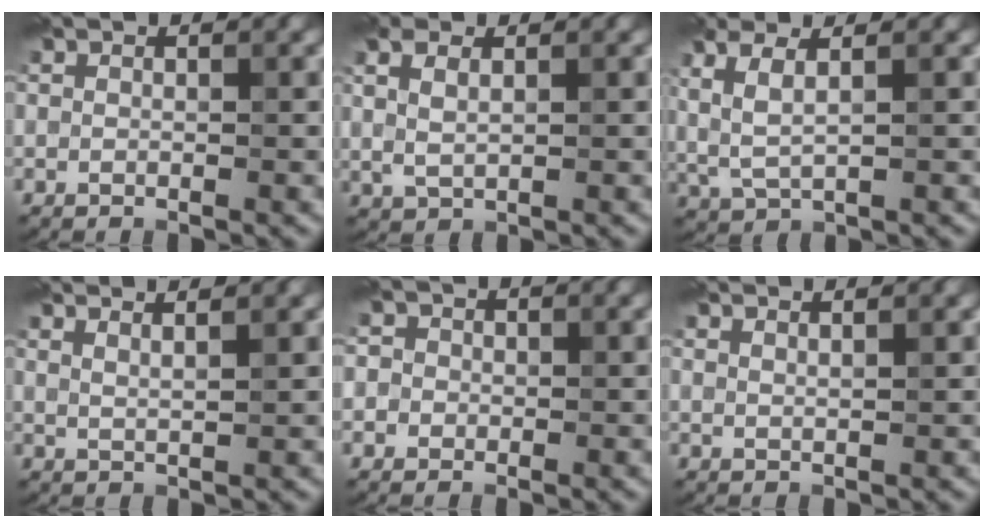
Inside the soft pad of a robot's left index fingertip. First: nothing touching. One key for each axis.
{"total": 2.9, "fx": 1.3, "fy": 1.5, "fz": 2.1, "tx": -0.050, "ty": 0.003, "tz": 0.026}
{"total": 3.6, "fx": 1.3, "fy": 1.2, "fz": 3.2, "tx": -0.067, "ty": 0.004, "tz": 0.032}
{"total": 3.6, "fx": 2.6, "fy": 1.3, "fz": 2.2, "tx": -0.003, "ty": 0.019, "tz": 0.008}
{"total": 2.4, "fx": 0.6, "fy": 2.1, "fz": 0.8, "tx": 0.014, "ty": 0.014, "tz": -0.014}
{"total": 2.3, "fx": 1.7, "fy": 0.9, "fz": 1.4, "tx": 0.006, "ty": 0.005, "tz": -0.001}